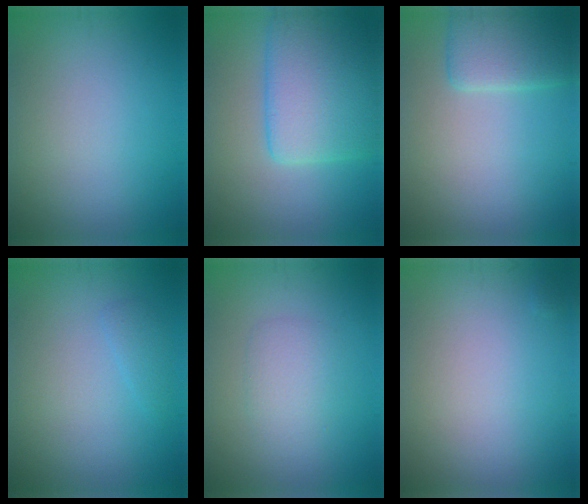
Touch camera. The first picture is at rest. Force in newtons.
{"total": 7.4, "press": 7.4, "slide": 0.2}
{"total": 3.7, "press": 3.7, "slide": 0.3}
{"total": 1.0, "press": 1.0, "slide": 0.1}
{"total": 1.9, "press": 1.9, "slide": 0.0}
{"total": 0.0}